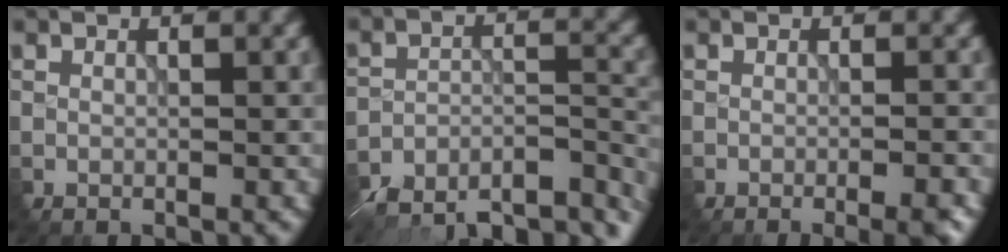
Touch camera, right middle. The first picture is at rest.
{"total": 14.0, "force": [-13.2, 3.7, 2.9], "torque": [-0.054, -0.012, -0.149]}
{"total": 3.2, "force": [-2.0, 0.5, 2.5], "torque": [-0.021, 0.002, -0.004]}